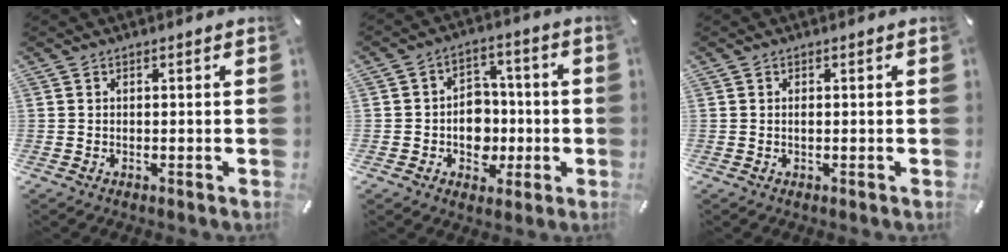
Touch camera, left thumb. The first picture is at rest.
{"total": 8.9, "force": [-1.9, 8.1, 3.2], "torque": [-0.043, 0.020, -0.025]}
{"total": 0.7, "force": [-0.1, 0.3, 0.6], "torque": [-0.013, -0.001, -0.001]}